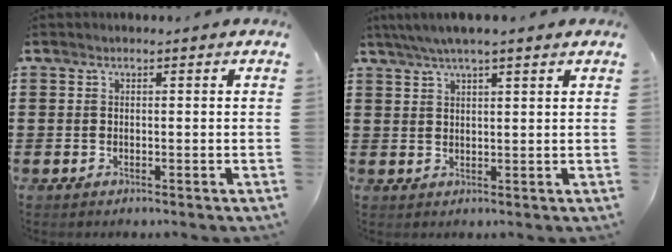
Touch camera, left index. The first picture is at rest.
{"total": 3.9, "force": [3.0, 0.2, 2.5], "torque": [-0.053, -0.001, 0.054]}